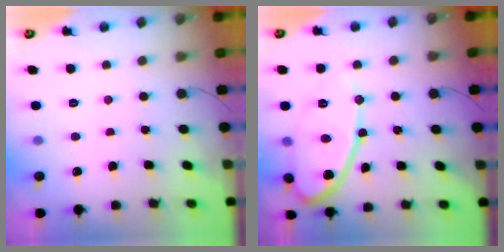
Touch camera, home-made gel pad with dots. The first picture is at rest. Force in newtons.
{"total": 15.3, "press": 15.3, "slide": 1.2}